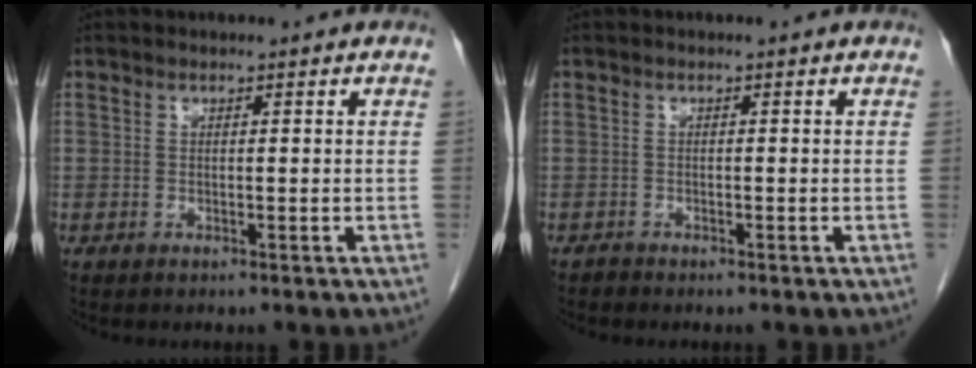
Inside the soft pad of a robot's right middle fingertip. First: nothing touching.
{"total": 0.6, "force": [-0.5, 0.2, -0.1], "torque": [-0.005, -0.001, -0.012]}